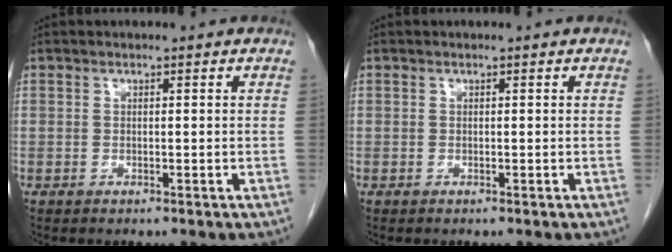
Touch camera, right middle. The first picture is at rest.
{"total": 0.0}